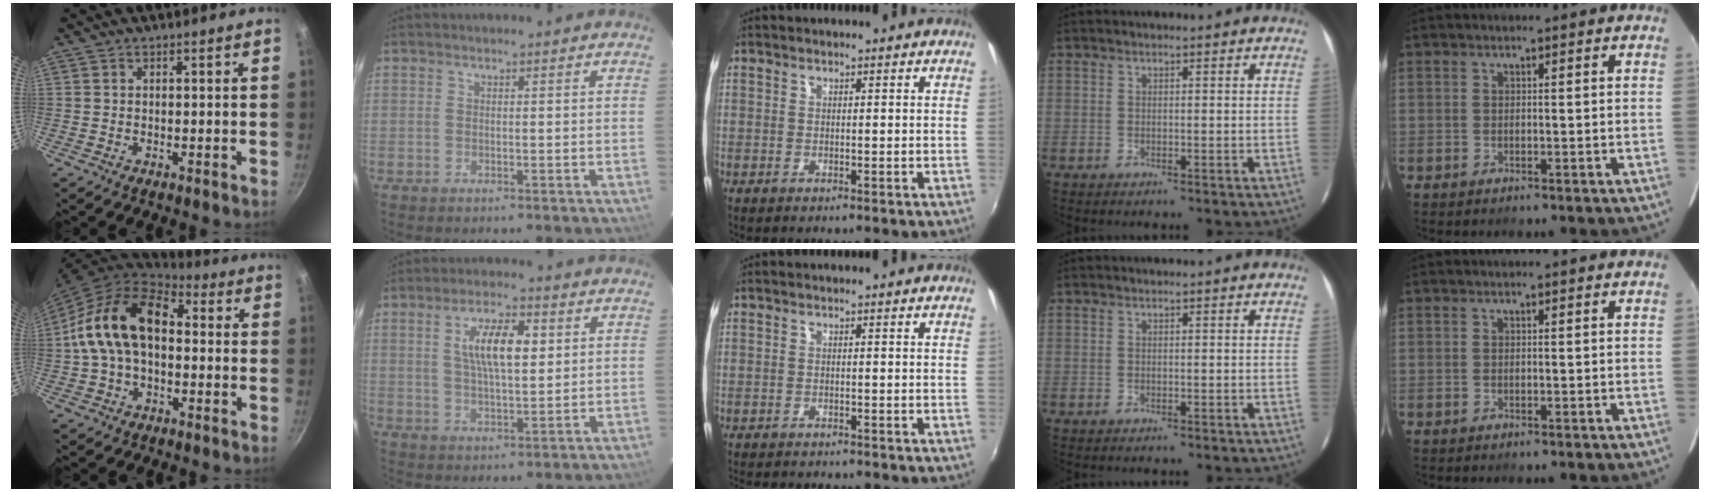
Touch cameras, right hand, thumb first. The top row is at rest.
{"thumb": {"total": 16.3, "force": [0.6, 10.6, 12.4], "torque": [-0.200, 0.041, -0.006]}, "index": {"total": 9.3, "force": [2.6, 3.3, 8.3], "torque": [-0.150, 0.009, 0.048]}, "middle": {"total": 4.7, "force": [-4.4, 0.7, 1.4], "torque": [-0.040, -0.016, -0.069]}}